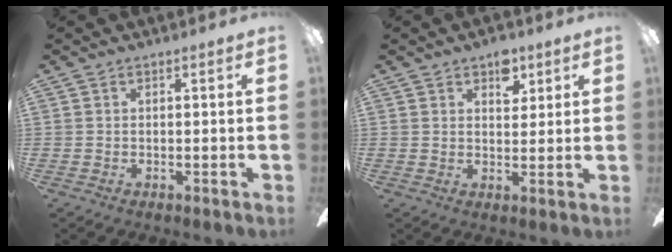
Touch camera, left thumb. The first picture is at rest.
{"total": 6.4, "force": [4.0, 3.7, 3.4], "torque": [-0.028, -0.014, 0.065]}